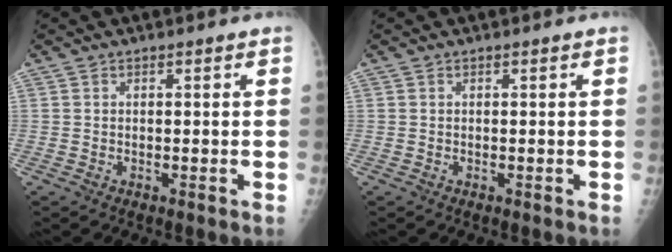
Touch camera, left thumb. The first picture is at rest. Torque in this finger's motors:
{"motor_torque": [0.01, 0.01, -0.08, -0.08, 0.00]}